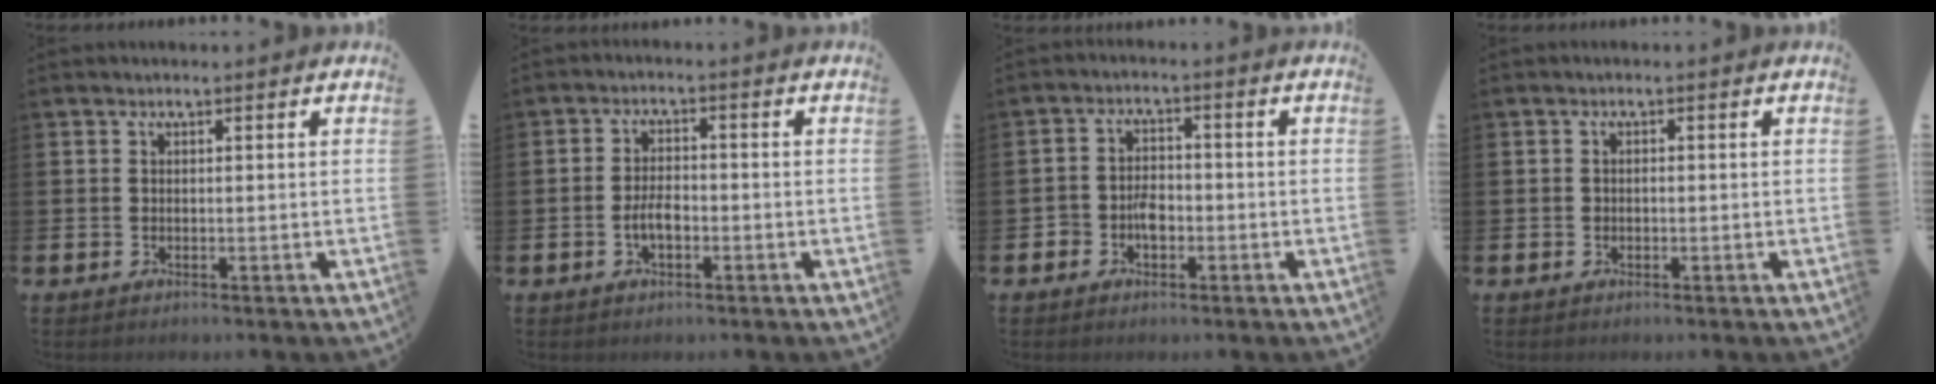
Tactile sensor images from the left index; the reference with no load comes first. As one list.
[{"total": 3.2, "force": [-0.9, 1.6, 2.6], "torque": [-0.033, -0.001, -0.020]}, {"total": 2.9, "force": [-1.2, 2.1, 1.6], "torque": [-0.023, 0.003, -0.026]}, {"total": 0.6, "force": [-0.2, 0.6, 0.2], "torque": [-0.005, 0.003, -0.005]}]